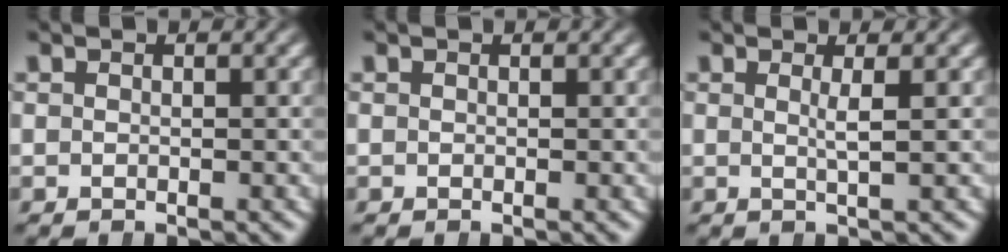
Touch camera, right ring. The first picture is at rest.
{"total": 0.0}
{"total": 1.6, "force": [0.6, -1.1, 0.9], "torque": [-0.012, -0.005, 0.014]}